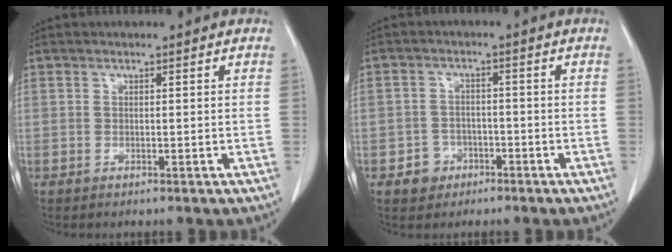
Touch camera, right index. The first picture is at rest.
{"total": 3.6, "force": [-1.9, 3.1, 0.6], "torque": [-0.004, 0.013, -0.026]}